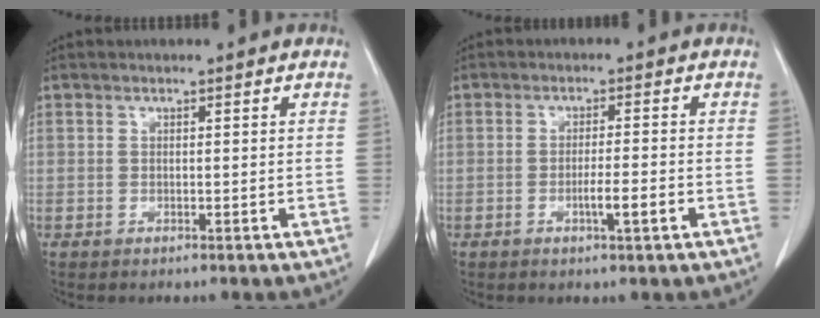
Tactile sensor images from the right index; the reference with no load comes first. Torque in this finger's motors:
{"motor_torque": [0.83, -0.62, 0.43, 0.12]}